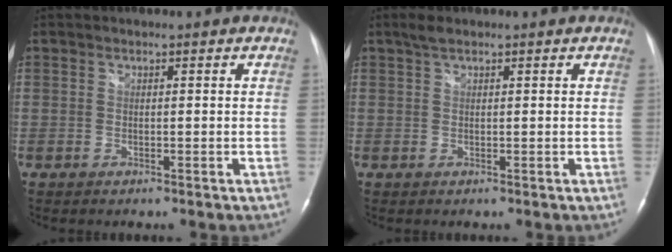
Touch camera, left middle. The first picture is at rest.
{"total": 0.6, "force": [0.5, 0.1, 0.4], "torque": [-0.014, 0.009, 0.010]}